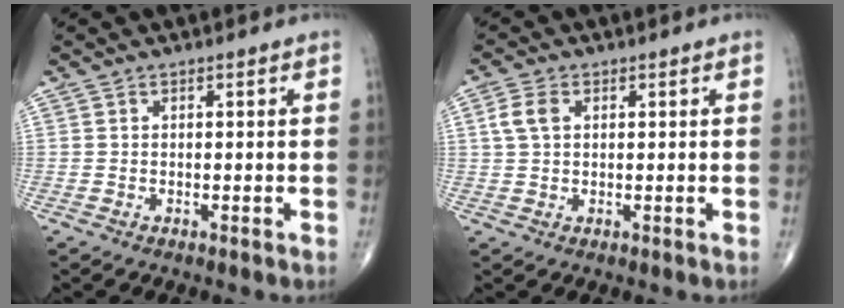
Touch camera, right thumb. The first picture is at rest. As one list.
[{"total": 3.8, "force": [1.1, 2.5, 2.7], "torque": [-0.061, 0.007, 0.020]}]